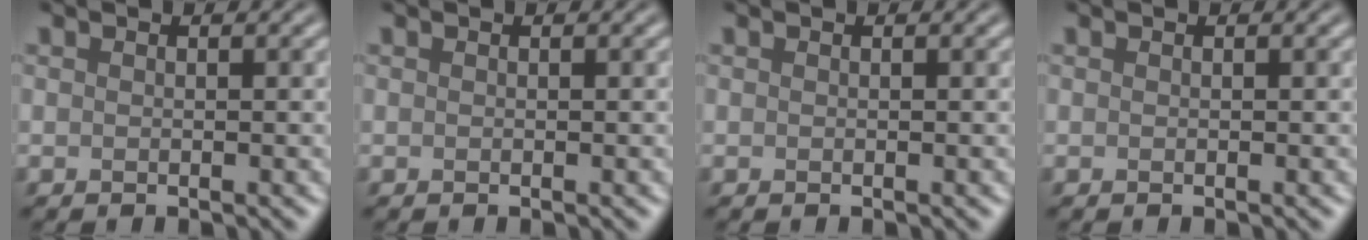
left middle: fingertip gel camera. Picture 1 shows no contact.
{"total": 0.0}
{"total": 0.0}
{"total": 0.0}